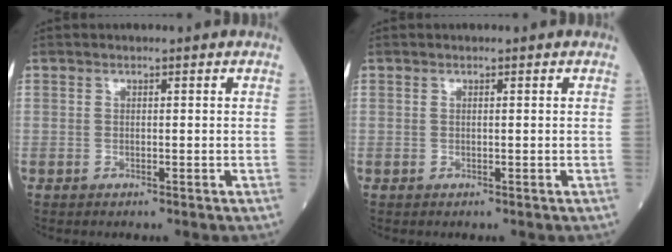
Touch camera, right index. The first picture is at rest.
{"total": 0.0}